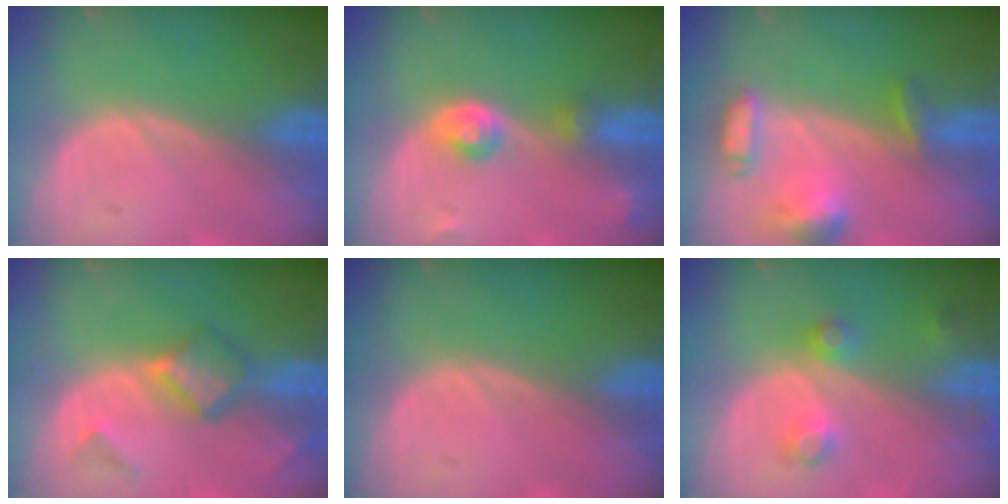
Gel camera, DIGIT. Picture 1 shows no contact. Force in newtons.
{"total": 4.4, "press": 4.1, "slide": 1.8}
{"total": 6.3, "press": 6.2, "slide": 0.9}
{"total": 5.3, "press": 5.0, "slide": 2.0}
{"total": 0.0}
{"total": 3.7, "press": 3.4, "slide": 1.7}